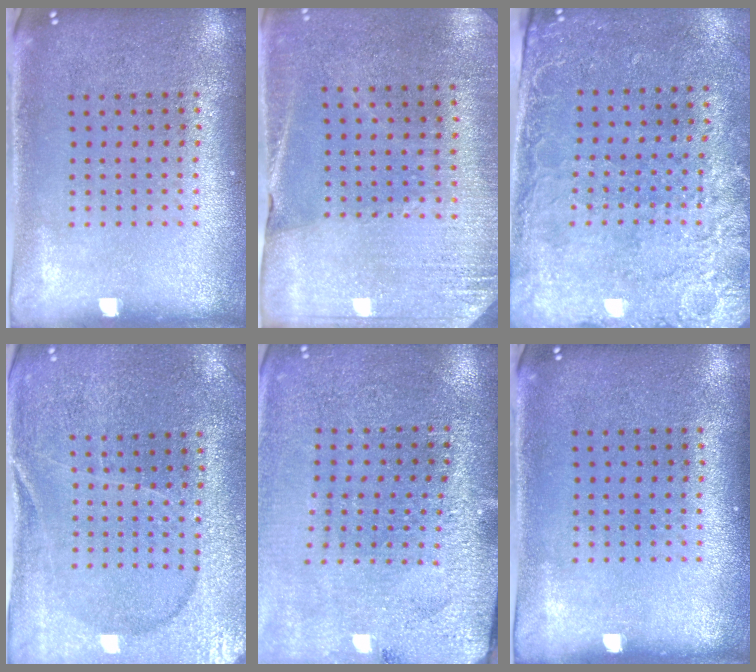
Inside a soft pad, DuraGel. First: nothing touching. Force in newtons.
{"total": 2.7, "press": 2.6, "slide": 0.7}
{"total": 2.5, "press": 2.2, "slide": 1.3}
{"total": 1.5, "press": 1.5, "slide": 0.2}
{"total": 2.8, "press": 2.8, "slide": 0.2}
{"total": 0.0}